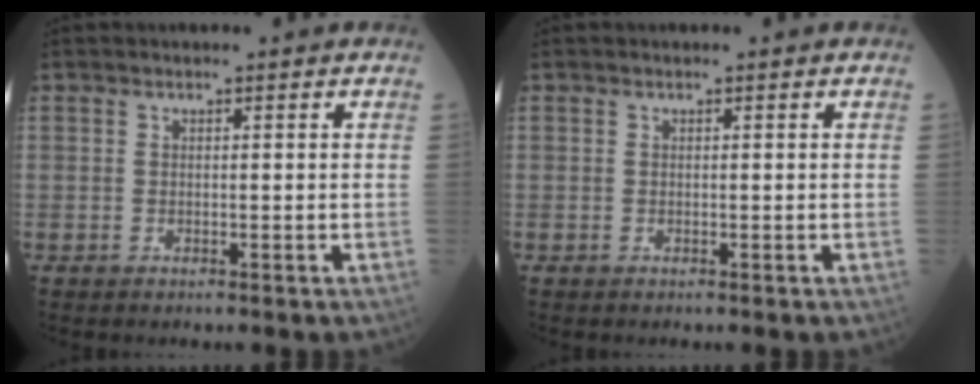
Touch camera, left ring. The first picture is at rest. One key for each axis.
{"total": 0.0}